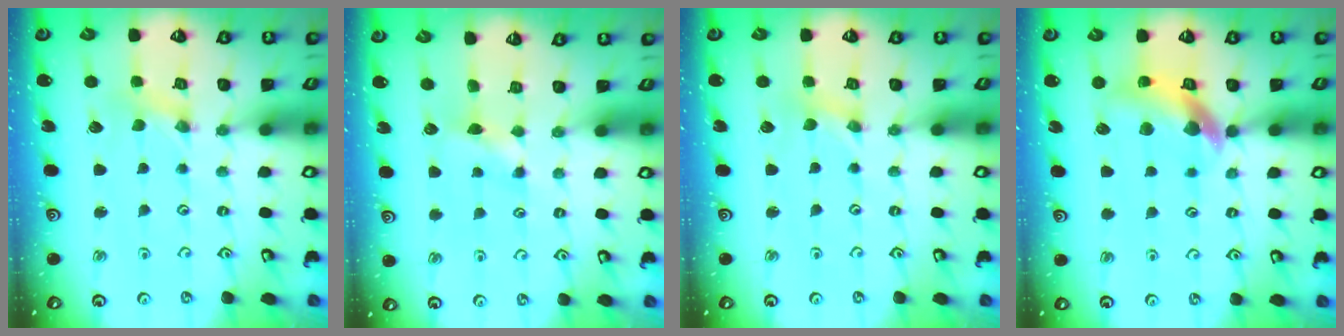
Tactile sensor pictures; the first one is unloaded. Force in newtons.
{"total": 4.6, "press": 4.5, "slide": 0.8}
{"total": 0.0}
{"total": 10.3, "press": 10.2, "slide": 1.7}